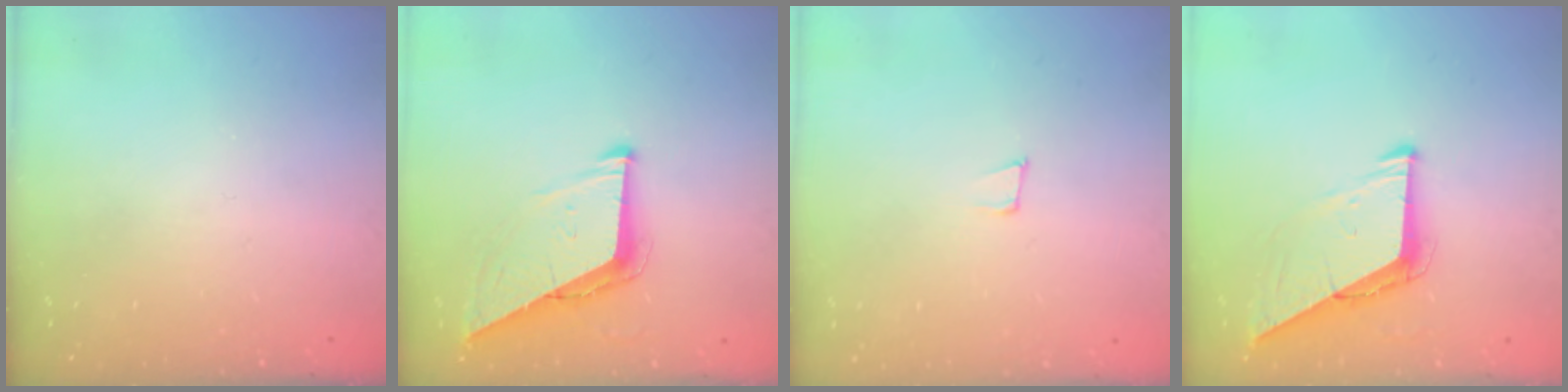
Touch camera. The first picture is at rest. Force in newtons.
{"total": 7.7, "press": 7.7, "slide": 0.3}
{"total": 4.9, "press": 4.7, "slide": 1.0}
{"total": 7.1, "press": 7.1, "slide": 0.5}